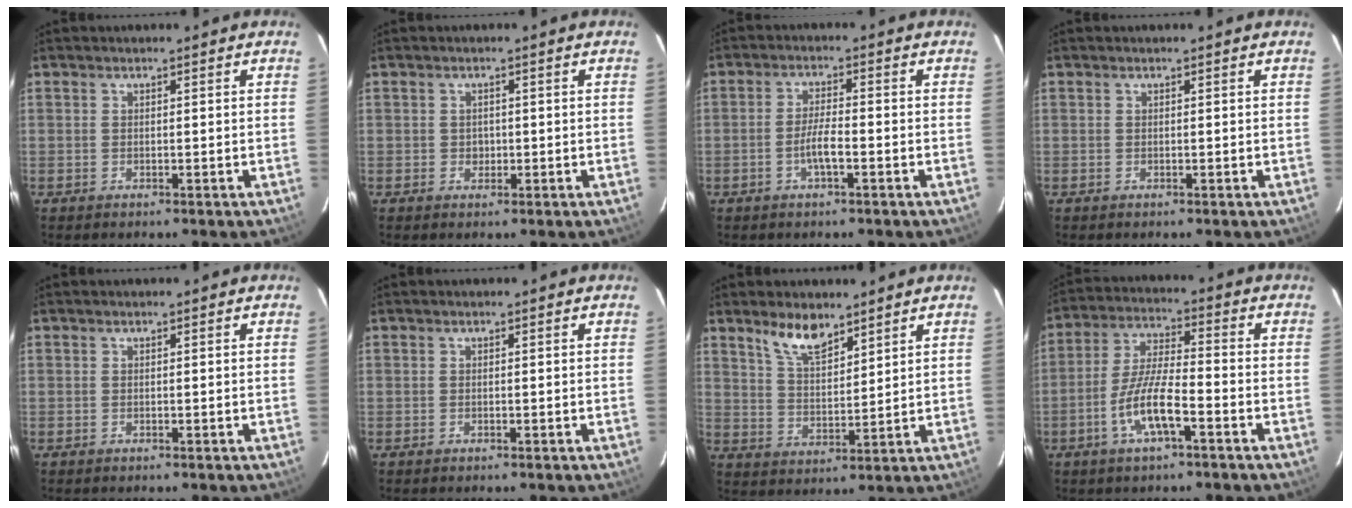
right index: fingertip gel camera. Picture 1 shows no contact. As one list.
[{"total": 1.6, "force": [-0.3, 1.5, 0.3], "torque": [-0.003, 0.001, 0.000]}, {"total": 3.9, "force": [-1.7, 0.7, 3.4], "torque": [-0.071, 0.000, -0.031]}, {"total": 0.0}, {"total": 0.0}, {"total": 0.0}, {"total": 7.2, "force": [5.5, 2.5, 4.0], "torque": [-0.070, 0.003, 0.109]}, {"total": 9.3, "force": [-4.4, 2.0, 8.0], "torque": [-0.166, -0.002, -0.082]}]